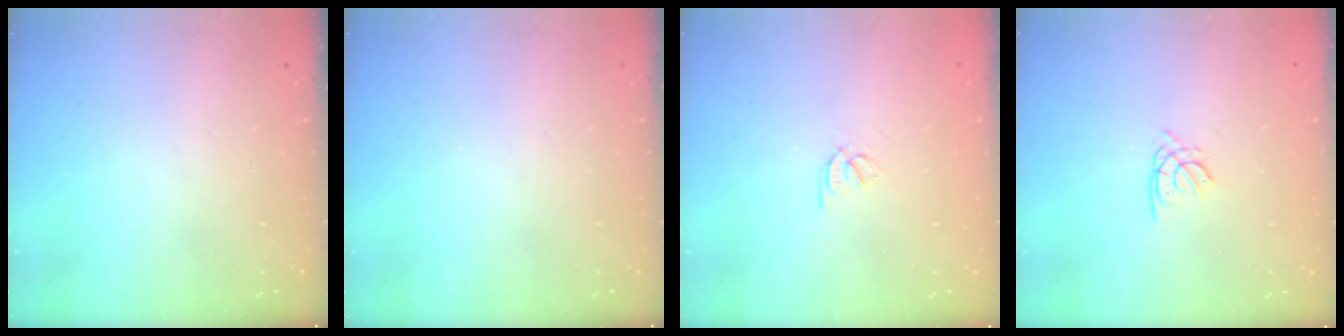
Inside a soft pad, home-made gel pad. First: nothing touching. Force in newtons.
{"total": 0.0}
{"total": 2.2, "press": 2.2, "slide": 0.2}
{"total": 1.4, "press": 1.4, "slide": 0.4}